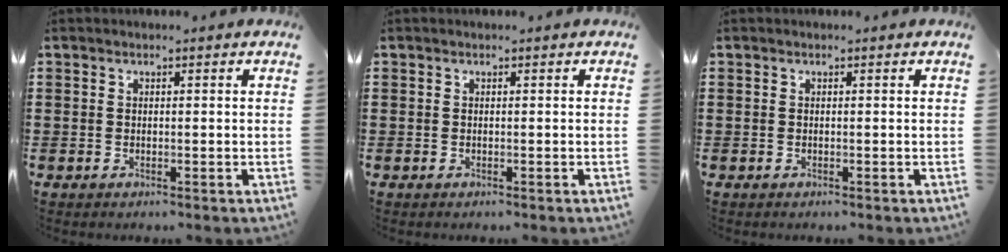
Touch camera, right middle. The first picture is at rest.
{"total": 0.0}
{"total": 0.0}